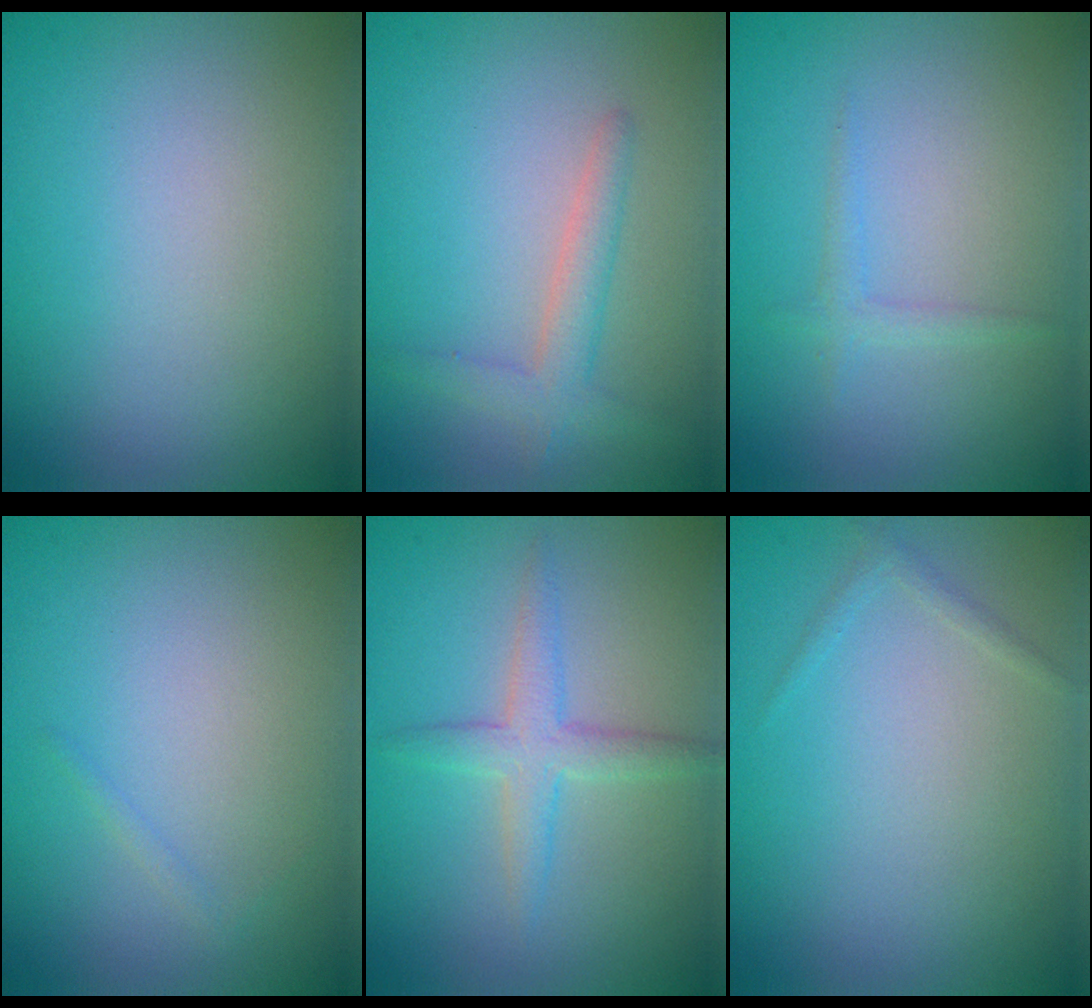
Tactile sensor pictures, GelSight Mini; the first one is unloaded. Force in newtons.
{"total": 2.3, "press": 2.3, "slide": 0.1}
{"total": 1.0, "press": 1.0, "slide": 0.1}
{"total": 0.5, "press": 0.5, "slide": 0.0}
{"total": 2.7, "press": 2.7, "slide": 0.0}
{"total": 0.6, "press": 0.6, "slide": 0.1}